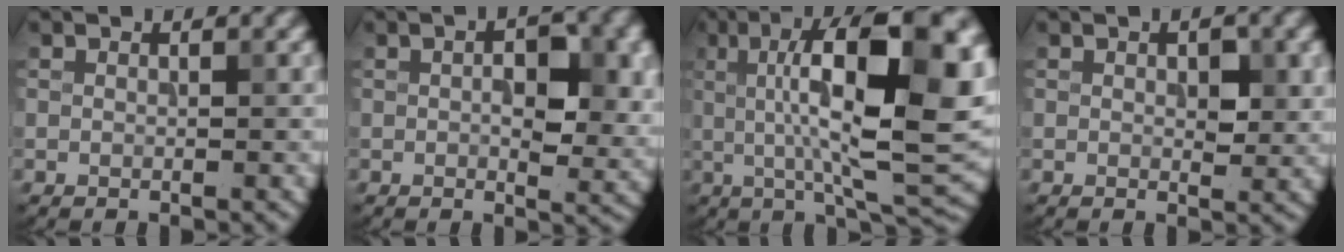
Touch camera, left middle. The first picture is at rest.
{"total": 5.5, "force": [0.7, 2.6, 4.8], "torque": [-0.068, -0.001, 0.012]}
{"total": 15.2, "force": [2.6, 4.3, 14.3], "torque": [-0.213, 0.007, 0.033]}
{"total": 2.0, "force": [0.3, 0.9, 1.7], "torque": [-0.022, -0.003, 0.006]}